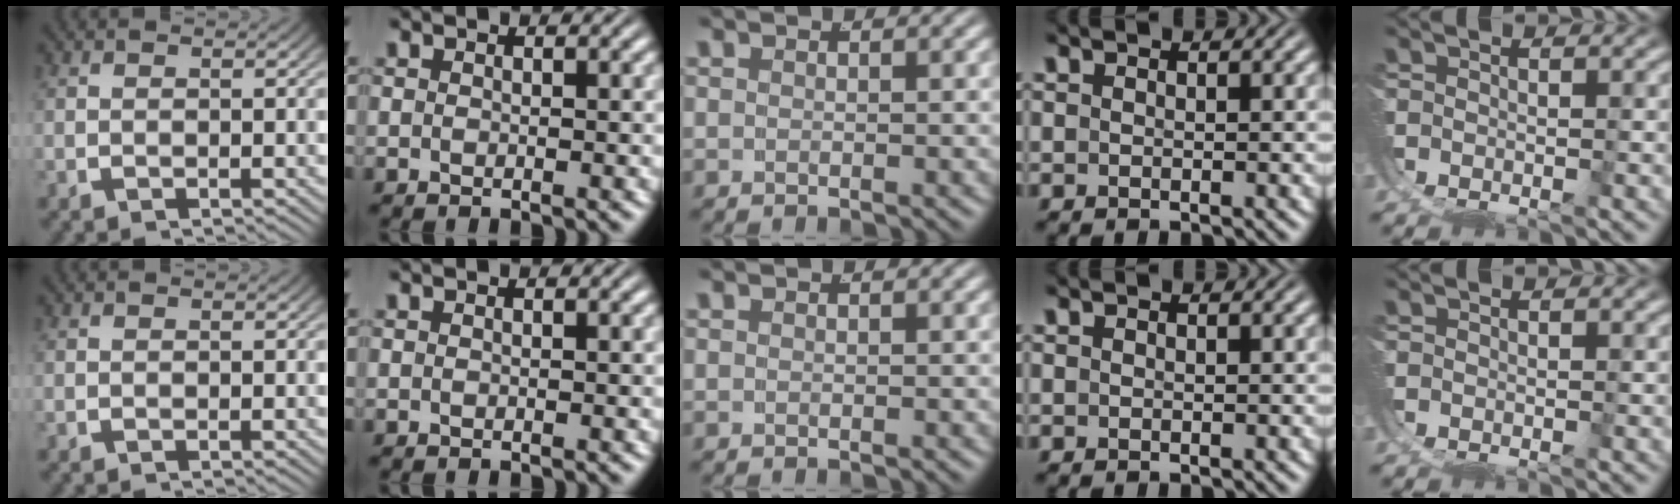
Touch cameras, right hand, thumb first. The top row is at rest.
{}